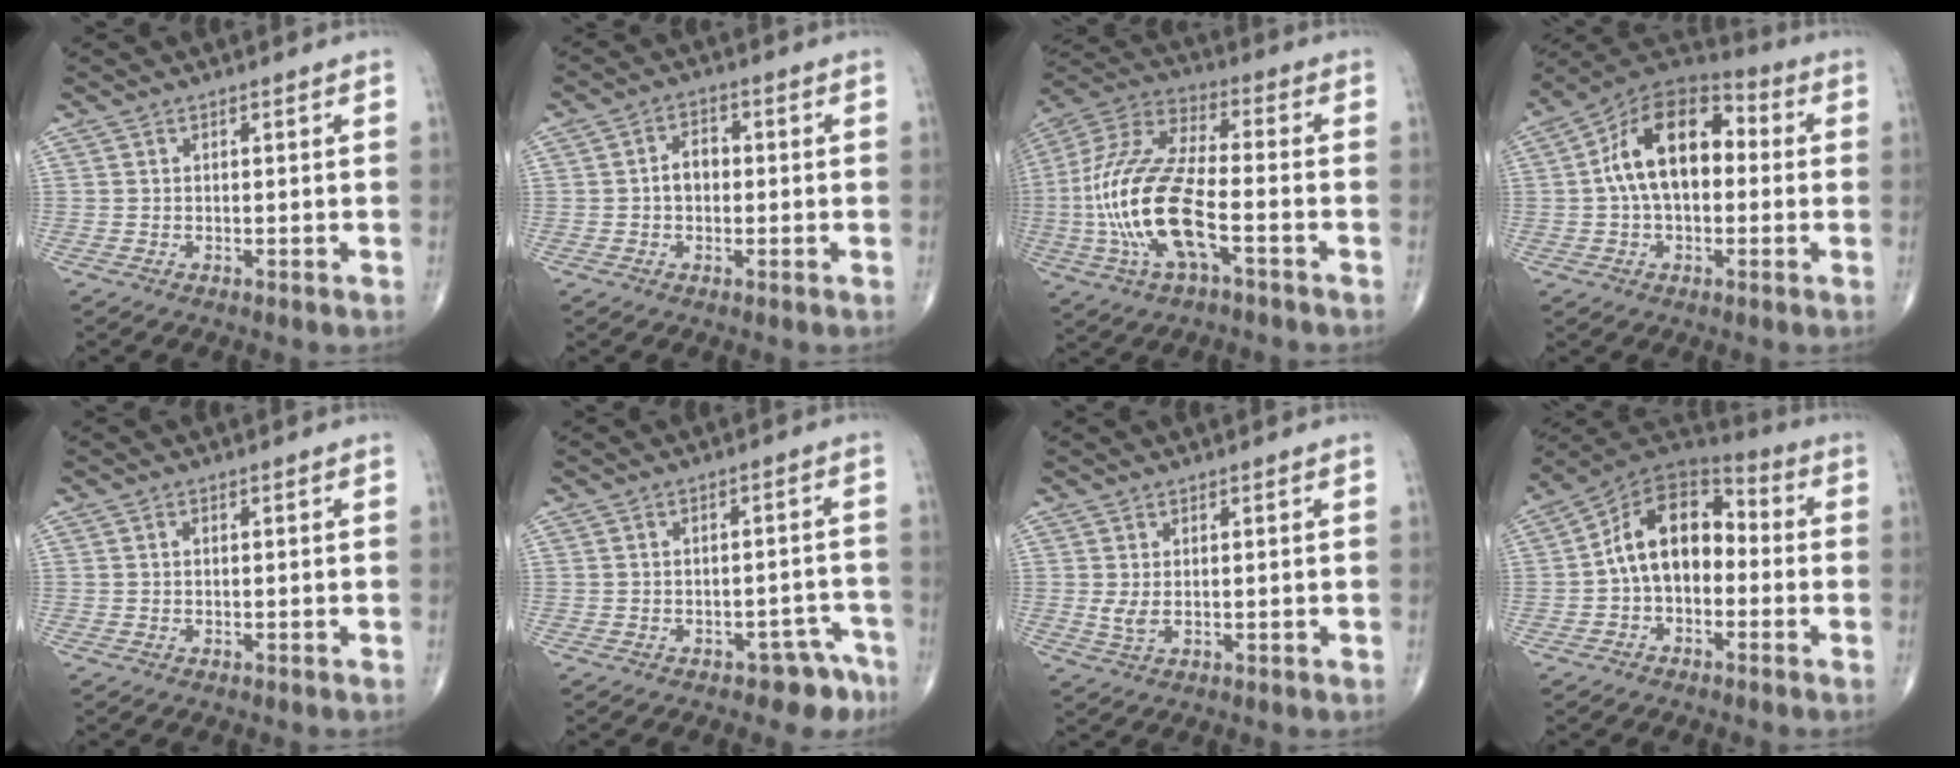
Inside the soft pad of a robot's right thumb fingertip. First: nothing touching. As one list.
[{"total": 4.1, "force": [-0.2, 3.0, 2.8], "torque": [-0.040, 0.017, -0.011]}, {"total": 21.2, "force": [-4.8, 8.1, 18.9], "torque": [-0.428, 0.025, -0.084]}, {"total": 16.2, "force": [1.2, 9.9, 12.8], "torque": [-0.196, 0.042, 0.008]}, {"total": 0.5, "force": [0.1, 0.3, 0.4], "torque": [-0.009, 0.000, 0.001]}, {"total": 4.6, "force": [-3.3, 2.7, 1.7], "torque": [0.001, 0.035, -0.040]}, {"total": 2.4, "force": [0.4, 1.1, 2.1], "torque": [-0.048, -0.005, 0.014]}, {"total": 13.4, "force": [-1.1, 8.9, 9.9], "torque": [-0.138, 0.047, -0.035]}]